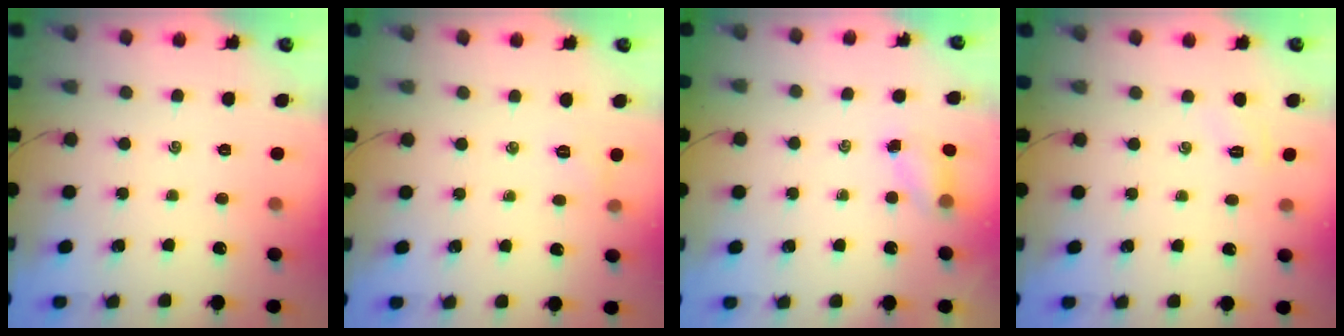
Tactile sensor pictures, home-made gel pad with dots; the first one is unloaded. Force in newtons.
{"total": 3.7, "press": 3.6, "slide": 1.1}
{"total": 4.3, "press": 4.2, "slide": 0.8}
{"total": 3.6, "press": 3.5, "slide": 0.9}